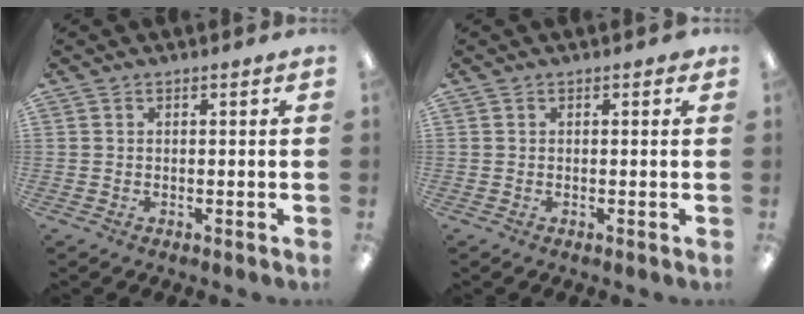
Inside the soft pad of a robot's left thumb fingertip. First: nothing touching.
{"total": 0.5, "force": [0.2, 0.4, 0.3], "torque": [0.001, -0.001, 0.000]}